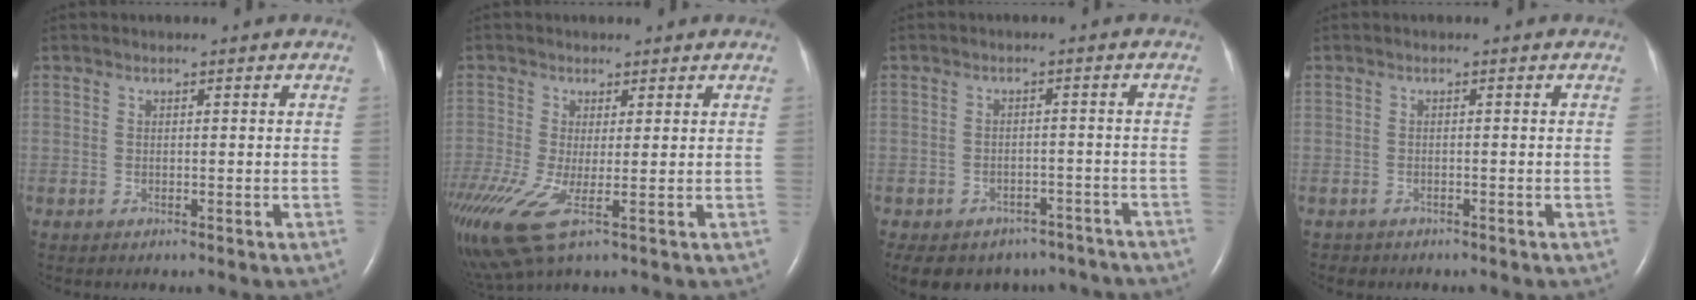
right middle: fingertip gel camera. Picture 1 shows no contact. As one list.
[{"total": 11.3, "force": [-3.9, 3.4, 10.0], "torque": [-0.248, -0.019, -0.063]}, {"total": 16.1, "force": [-12.6, 8.9, 4.5], "torque": [-0.117, 0.005, -0.139]}, {"total": 1.0, "force": [-0.8, 0.6, -0.1], "torque": [-0.008, 0.001, -0.014]}]